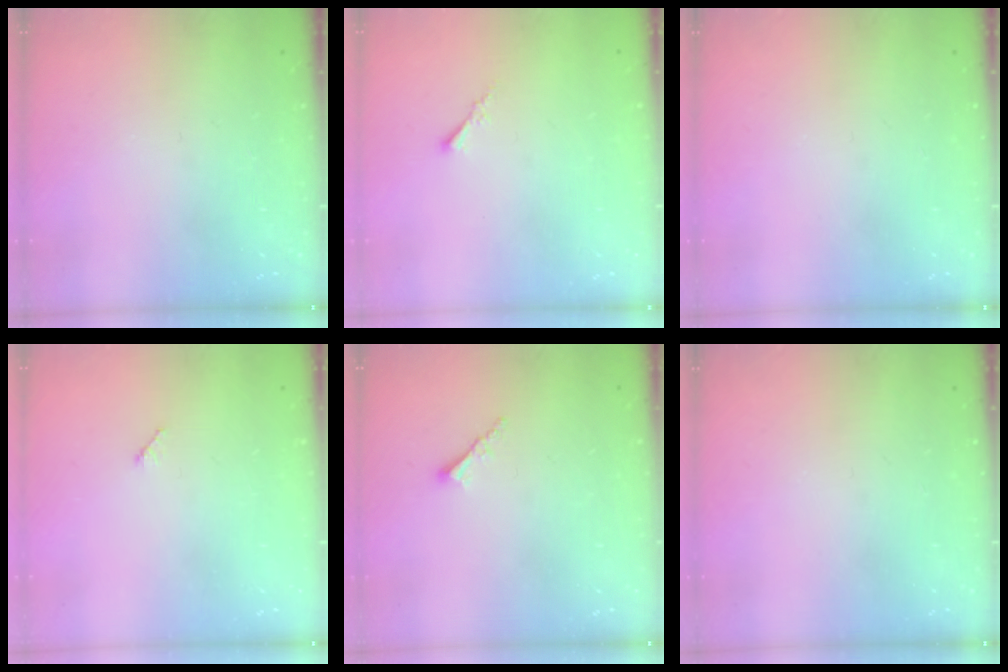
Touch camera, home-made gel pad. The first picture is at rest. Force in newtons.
{"total": 0.5, "press": 0.4, "slide": 0.3}
{"total": 0.0}
{"total": 2.5, "press": 2.5, "slide": 0.3}
{"total": 1.7, "press": 1.7, "slide": 0.3}
{"total": 0.0}